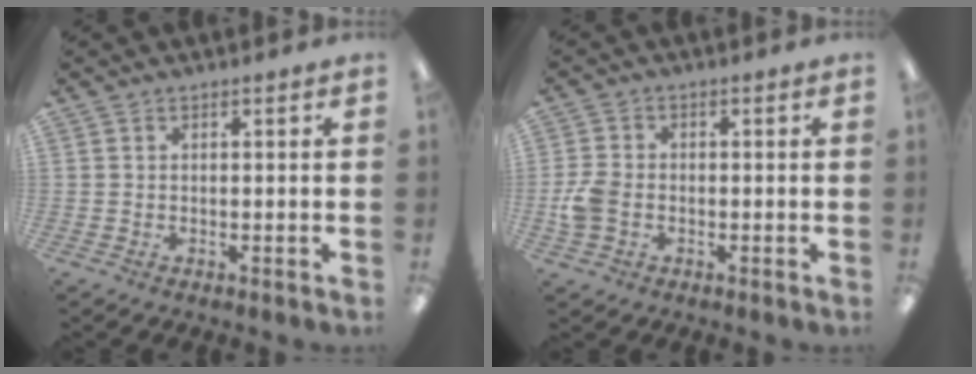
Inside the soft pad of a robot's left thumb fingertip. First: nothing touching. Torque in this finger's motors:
{"motor_torque": [-0.08, 0.12, -0.08, -0.03, 0.04]}